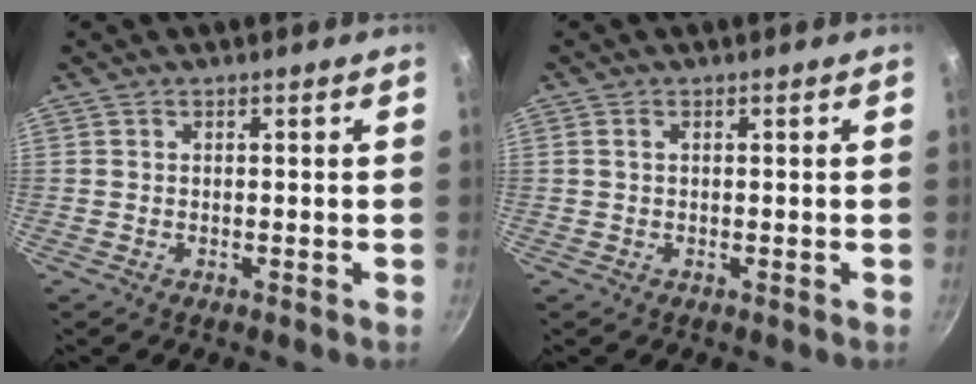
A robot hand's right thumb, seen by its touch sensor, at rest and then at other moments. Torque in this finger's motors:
{"motor_torque": [-0.39, 0.36, -0.07, -0.07, 0.05]}